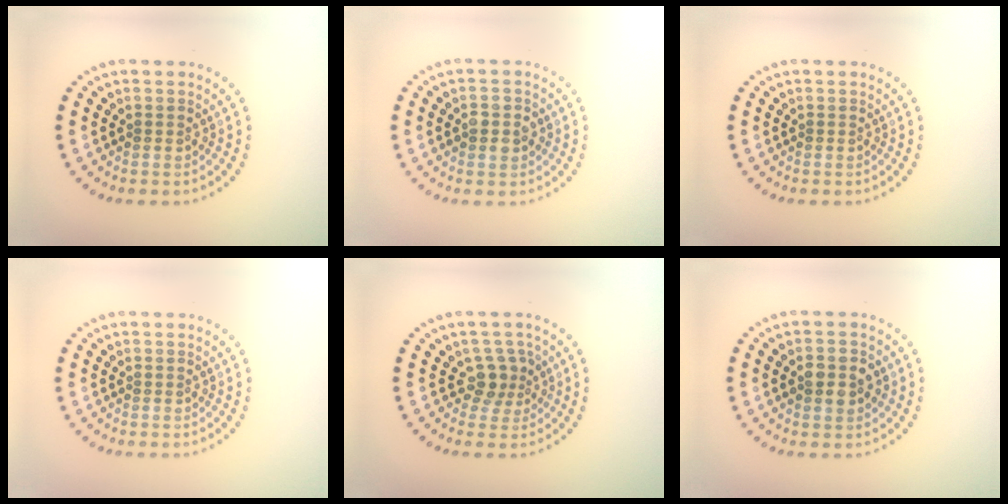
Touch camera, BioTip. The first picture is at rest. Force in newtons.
{"total": 1.8, "press": 1.8, "slide": 0.3}
{"total": 0.0}
{"total": 0.0}
{"total": 2.4, "press": 1.8, "slide": 1.6}
{"total": 2.9, "press": 2.9, "slide": 0.1}